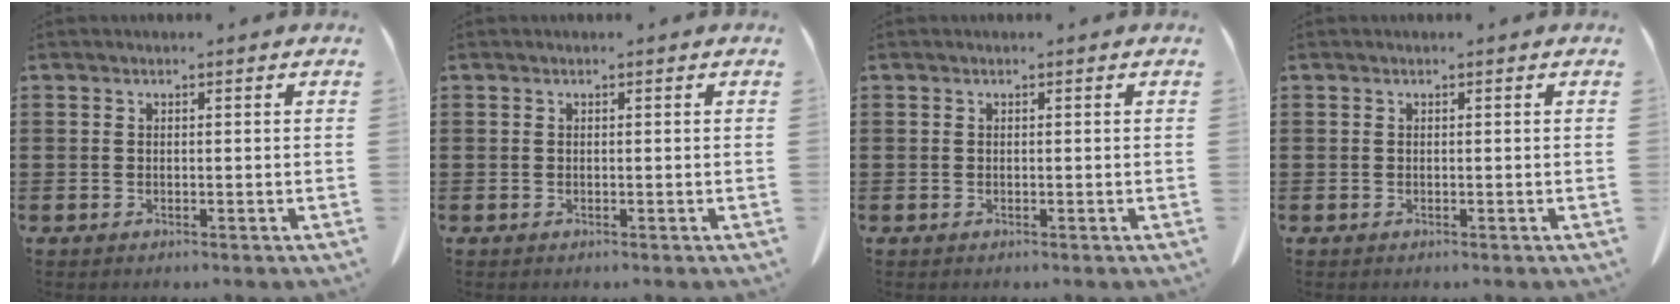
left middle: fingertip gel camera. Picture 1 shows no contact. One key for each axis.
{"total": 0.0}
{"total": 0.0}
{"total": 0.0}